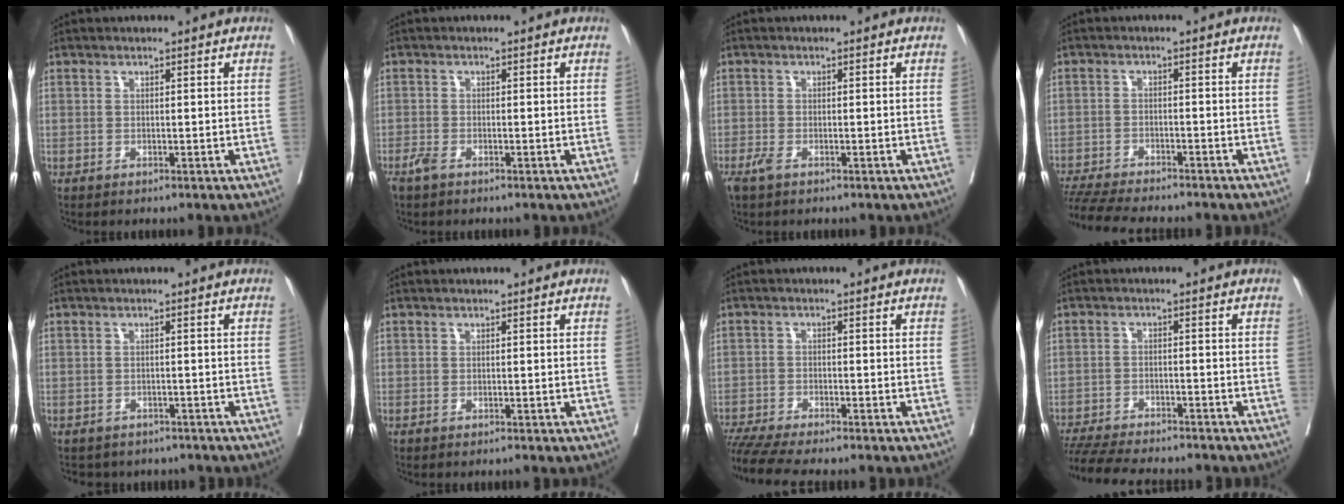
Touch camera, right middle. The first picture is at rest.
{"total": 1.8, "force": [-1.3, 0.6, 1.1], "torque": [-0.030, -0.003, -0.024]}
{"total": 1.8, "force": [-1.1, 0.6, 1.2], "torque": [-0.034, -0.005, -0.021]}
{"total": 12.4, "force": [-11.2, 1.3, 5.2], "torque": [-0.080, -0.015, -0.171]}
{"total": 6.1, "force": [-5.4, 2.8, 0.7], "torque": [-0.002, 0.004, -0.060]}
{"total": 0.0}
{"total": 9.1, "force": [-8.1, 0.0, 4.2], "torque": [-0.059, -0.016, -0.133]}
{"total": 14.5, "force": [-13.1, 2.1, 5.9], "torque": [-0.112, -0.021, -0.192]}